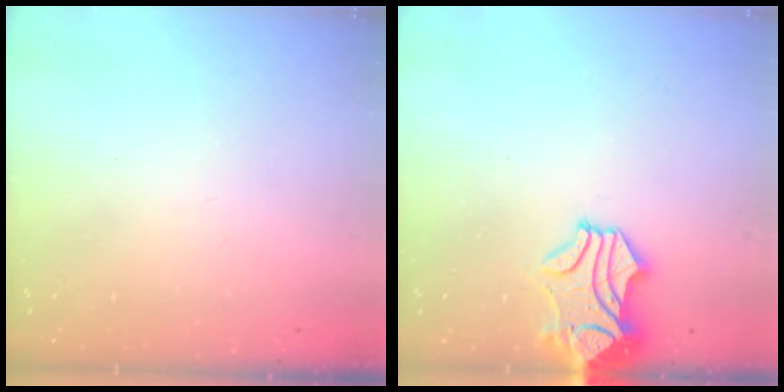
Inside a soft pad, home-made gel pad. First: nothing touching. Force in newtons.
{"total": 2.0, "press": 1.5, "slide": 1.3}